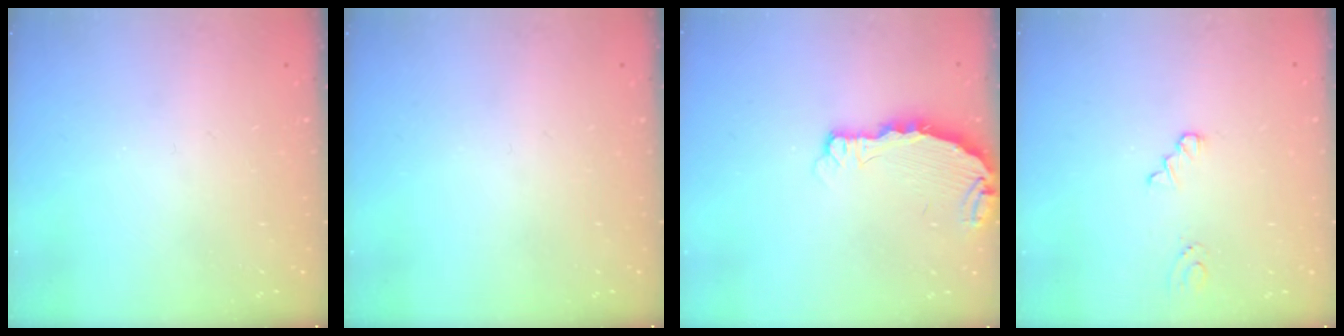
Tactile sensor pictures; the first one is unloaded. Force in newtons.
{"total": 0.0}
{"total": 4.2, "press": 4.2, "slide": 0.4}
{"total": 1.0, "press": 1.0, "slide": 0.1}